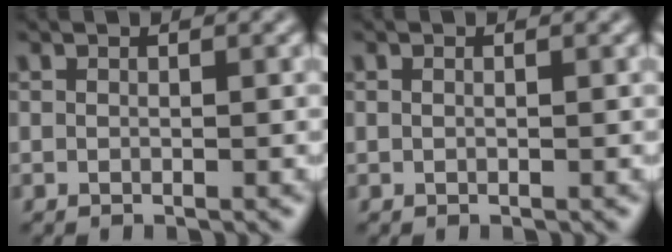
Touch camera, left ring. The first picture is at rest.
{"total": 0.6, "force": [0.3, 0.3, 0.4], "torque": [-0.007, -0.005, 0.003]}